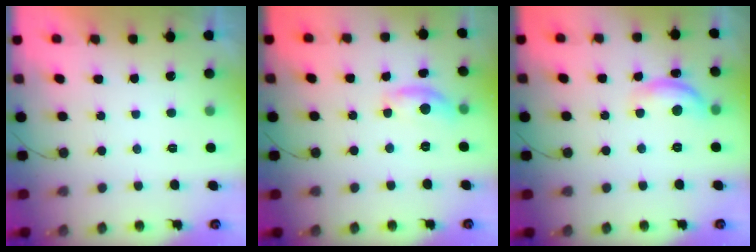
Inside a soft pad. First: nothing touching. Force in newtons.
{"total": 8.7, "press": 8.7, "slide": 0.5}
{"total": 10.5, "press": 10.5, "slide": 0.6}